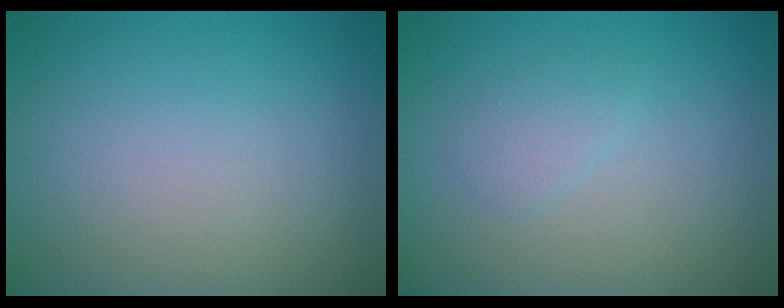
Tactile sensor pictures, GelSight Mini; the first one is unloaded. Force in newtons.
{"total": 1.1, "press": 1.1, "slide": 0.1}